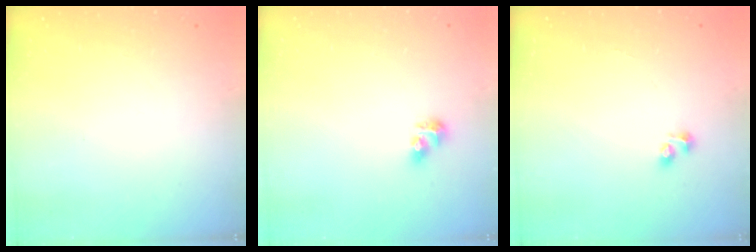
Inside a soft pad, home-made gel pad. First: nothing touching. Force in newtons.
{"total": 6.1, "press": 6.1, "slide": 0.3}
{"total": 3.0, "press": 2.7, "slide": 1.3}